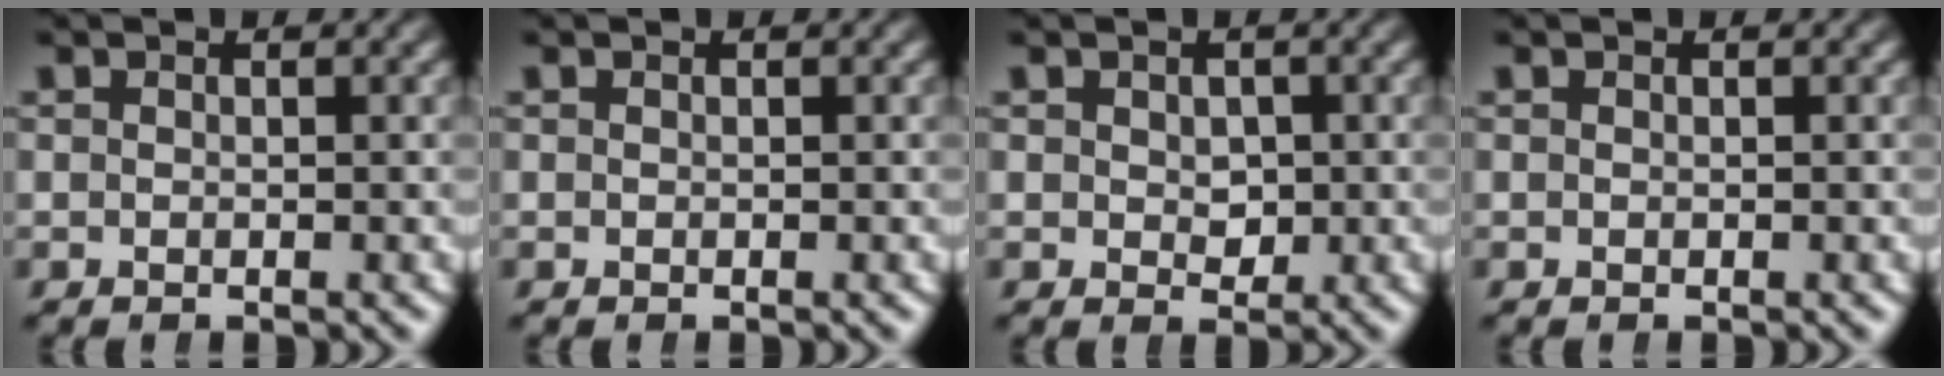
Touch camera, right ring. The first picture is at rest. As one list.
[{"total": 0.0}, {"total": 1.6, "force": [0.4, 1.4, 0.7], "torque": [-0.020, -0.015, 0.014]}, {"total": 0.0}]